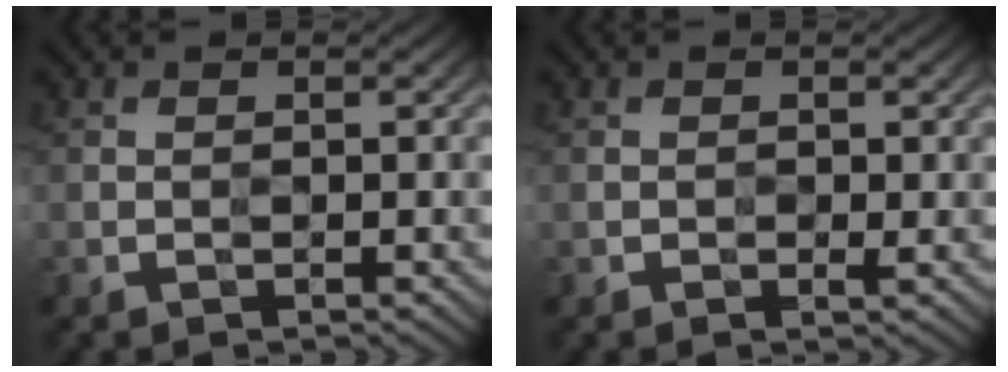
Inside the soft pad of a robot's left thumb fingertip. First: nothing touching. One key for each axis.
{"total": 0.8, "fx": -0.1, "fy": 0.5, "fz": 0.6, "tx": -0.006, "ty": 0.000, "tz": 0.002}